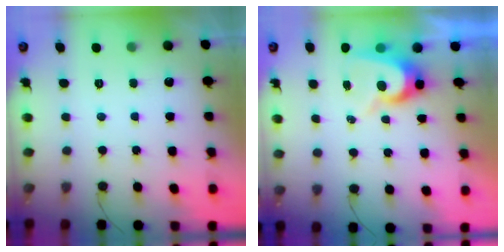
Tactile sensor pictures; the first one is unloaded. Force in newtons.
{"total": 7.3, "press": 7.3, "slide": 0.4}